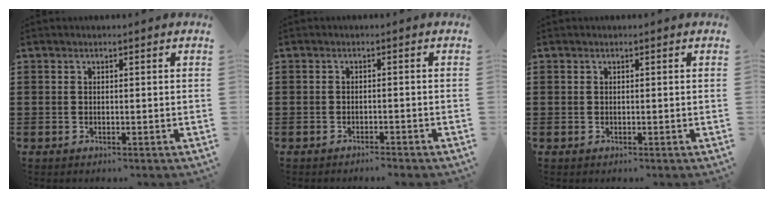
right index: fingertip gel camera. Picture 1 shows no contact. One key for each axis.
{"total": 1.2, "fx": -1.2, "fy": 0.0, "fz": 0.3, "tx": -0.009, "ty": 0.002, "tz": -0.023}
{"total": 0.0}